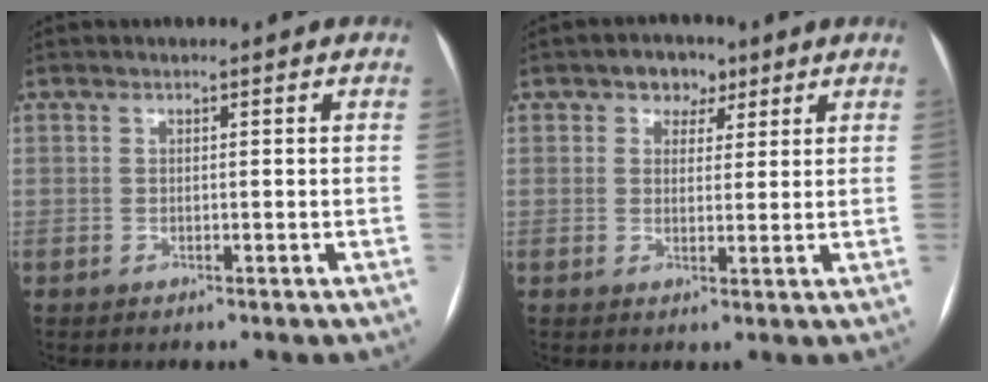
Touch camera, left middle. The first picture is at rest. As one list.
[{"total": 3.9, "force": [2.2, 2.8, 1.5], "torque": [-0.016, 0.010, 0.031]}]